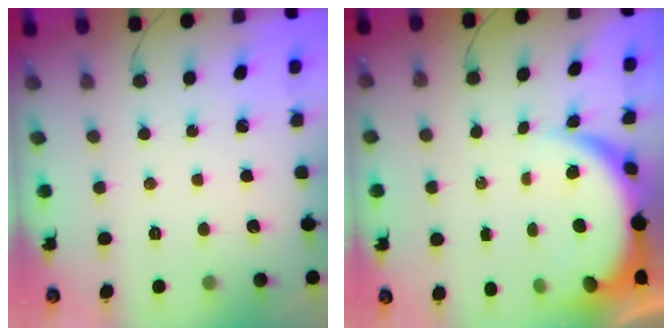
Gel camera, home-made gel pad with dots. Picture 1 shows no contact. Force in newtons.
{"total": 7.8, "press": 7.6, "slide": 1.5}